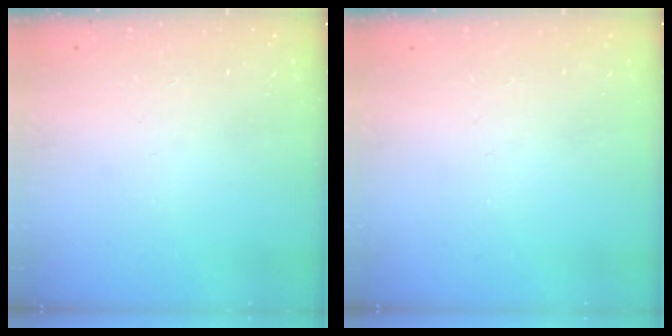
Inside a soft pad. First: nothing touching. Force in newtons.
{"total": 0.0}